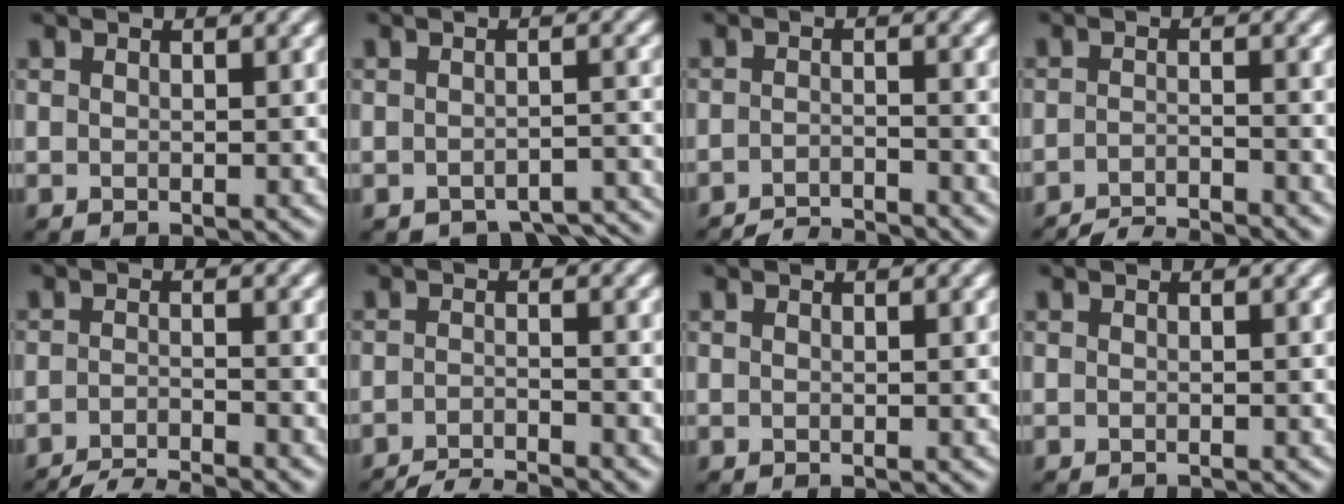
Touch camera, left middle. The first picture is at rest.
{"total": 4.0, "force": [-3.8, 0.8, 0.7], "torque": [-0.013, -0.004, -0.035]}
{"total": 4.0, "force": [-3.9, 0.3, 0.9], "torque": [-0.011, -0.003, -0.067]}
{"total": 4.7, "force": [-4.5, 0.4, 1.3], "torque": [-0.021, -0.005, -0.077]}
{"total": 4.9, "force": [-4.6, 0.4, 1.8], "torque": [-0.035, -0.007, -0.081]}
{"total": 4.4, "force": [-4.2, 0.3, 1.4], "torque": [-0.025, -0.005, -0.074]}
{"total": 0.0}
{"total": 0.6, "force": [-0.5, 0.2, 0.3], "torque": [0.002, -0.007, -0.015]}